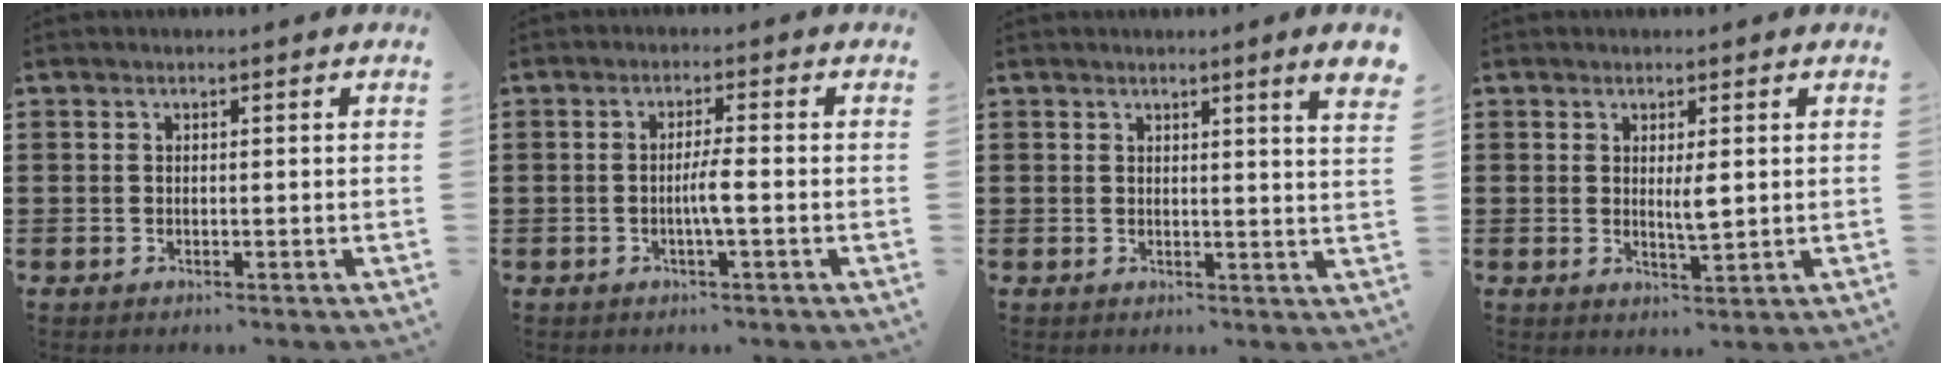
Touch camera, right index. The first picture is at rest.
{"total": 3.1, "force": [-0.7, 0.1, 3.0], "torque": [-0.054, -0.003, -0.015]}
{"total": 3.1, "force": [2.2, -0.5, 2.2], "torque": [-0.038, -0.008, 0.036]}
{"total": 3.1, "force": [0.6, 0.6, 2.9], "torque": [-0.049, -0.004, 0.007]}